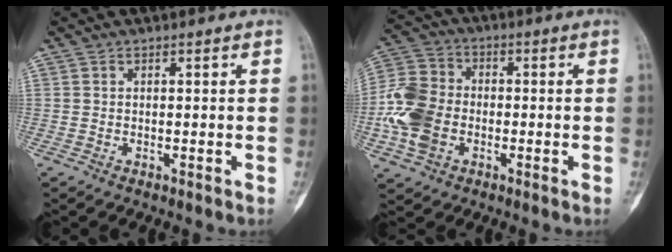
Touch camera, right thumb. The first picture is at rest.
{"total": 11.7, "force": [-2.8, 8.8, 7.2], "torque": [-0.142, 0.021, -0.059]}